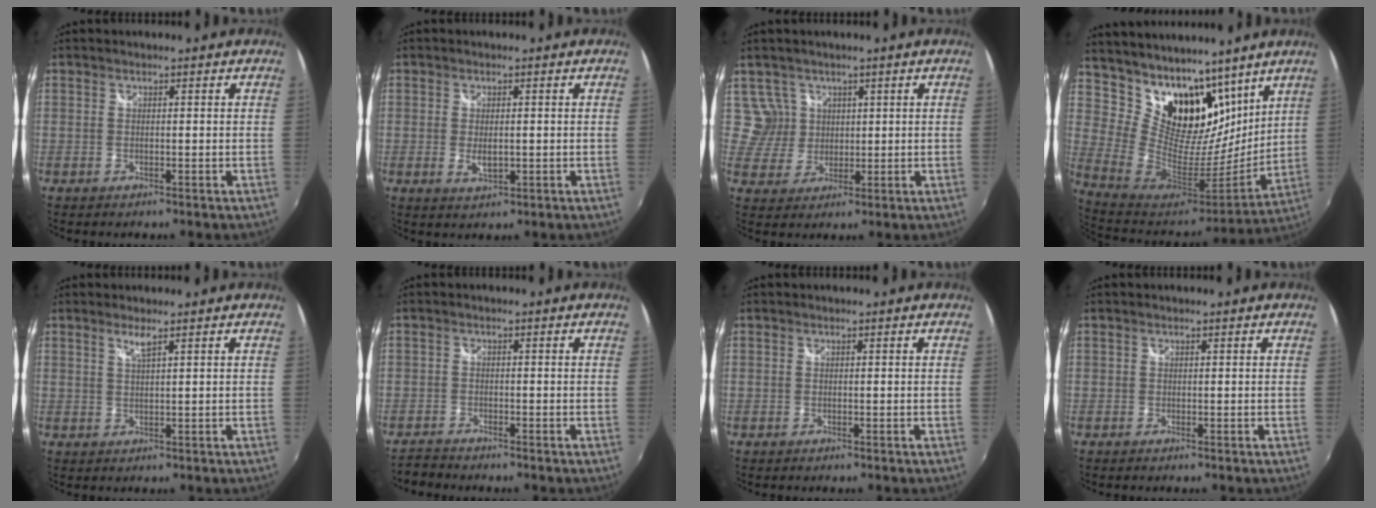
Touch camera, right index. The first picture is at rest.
{"total": 3.3, "force": [-0.5, 1.6, 2.8], "torque": [-0.051, -0.007, -0.005]}
{"total": 4.7, "force": [2.0, 4.2, -0.1], "torque": [0.011, 0.009, 0.040]}
{"total": 22.2, "force": [14.6, 13.5, 9.9], "torque": [-0.221, -0.008, 0.275]}
{"total": 1.9, "force": [1.3, -0.1, 1.3], "torque": [-0.025, -0.001, 0.022]}
{"total": 2.5, "force": [-2.5, 0.6, 0.1], "torque": [-0.013, -0.007, -0.052]}
{"total": 0.0}
{"total": 0.0}